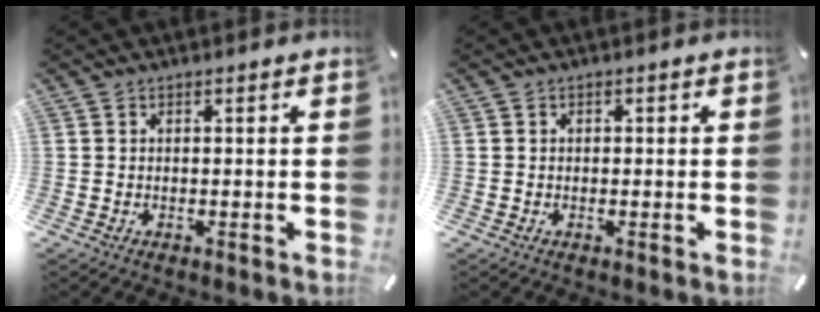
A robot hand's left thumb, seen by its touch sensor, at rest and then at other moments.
{"total": 0.7, "force": [-0.2, 0.6, 0.2], "torque": [-0.003, 0.005, -0.005]}